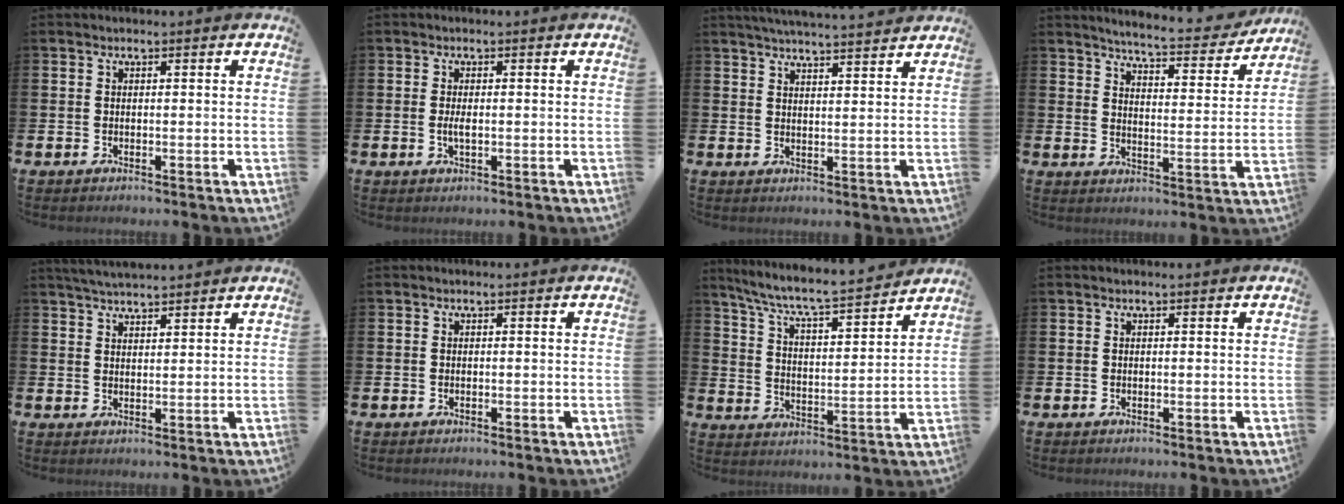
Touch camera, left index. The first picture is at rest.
{"total": 1.9, "force": [-0.1, 0.7, 1.7], "torque": [-0.028, -0.001, -0.004]}
{"total": 4.2, "force": [4.1, -0.6, 0.4], "torque": [-0.018, -0.025, 0.073]}
{"total": 5.4, "force": [5.2, 0.3, 1.4], "torque": [-0.044, -0.039, 0.085]}
{"total": 4.0, "force": [3.9, 0.2, 0.8], "torque": [-0.022, -0.014, 0.071]}
{"total": 0.0}
{"total": 7.2, "force": [6.7, 0.4, 2.5], "torque": [-0.082, -0.052, 0.112]}
{"total": 0.0}